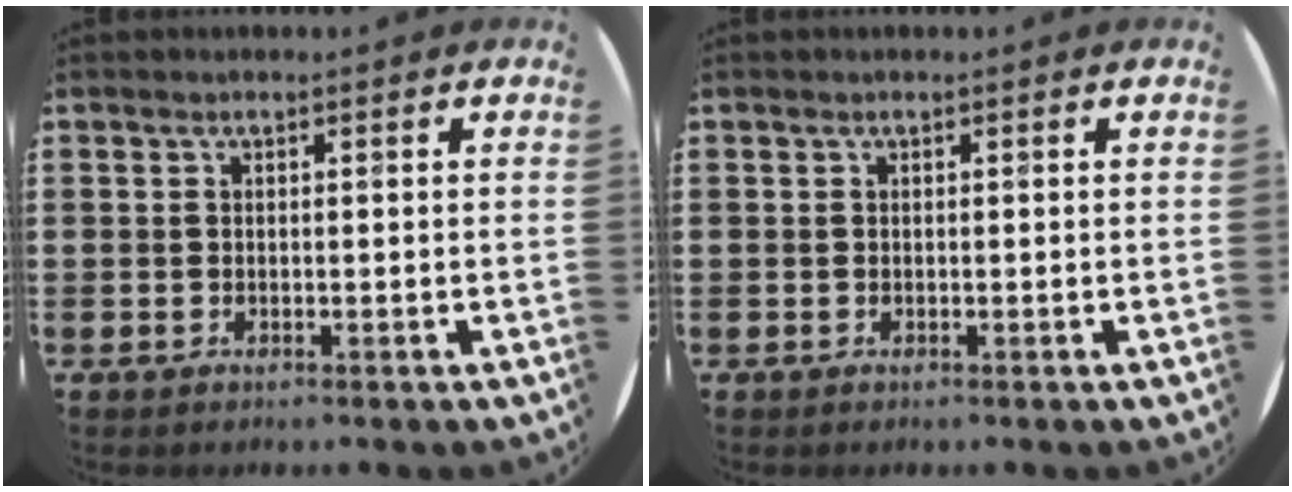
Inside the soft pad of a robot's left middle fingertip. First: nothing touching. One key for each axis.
{"total": 0.0}